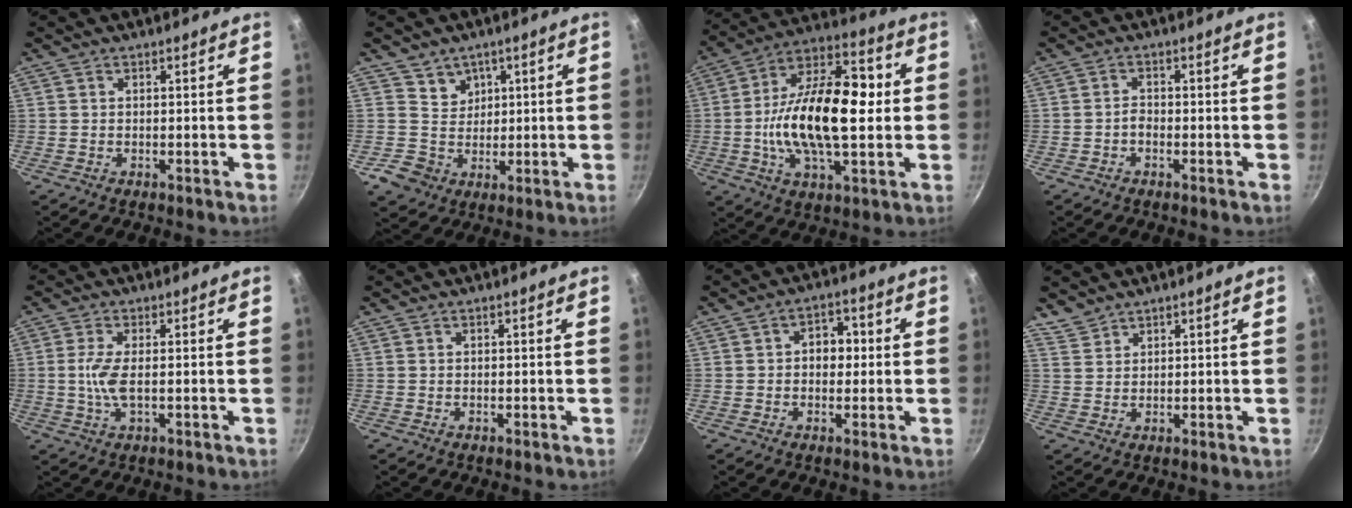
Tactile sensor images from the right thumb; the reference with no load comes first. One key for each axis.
{"total": 5.3, "fx": 1.6, "fy": 5.0, "fz": 0.6, "tx": 0.028, "ty": -0.005, "tz": 0.034}
{"total": 22.7, "fx": 0.0, "fy": 11.4, "fz": 19.6, "tx": -0.318, "ty": 0.027, "tz": -0.012}
{"total": 1.6, "fx": -0.9, "fy": 0.9, "fz": 1.0, "tx": -0.013, "ty": 0.014, "tz": -0.019}
{"total": 4.9, "fx": -0.3, "fy": 1.4, "fz": 4.7, "tx": -0.111, "ty": 0.000, "tz": -0.007}
{"total": 0.0}
{"total": 5.4, "fx": 0.3, "fy": 4.1, "fz": 3.5, "tx": -0.014, "ty": 0.010, "tz": -0.002}
{"total": 2.7, "fx": 2.5, "fy": 1.1, "fz": 0.1, "tx": 0.001, "ty": 0.005, "tz": 0.057}